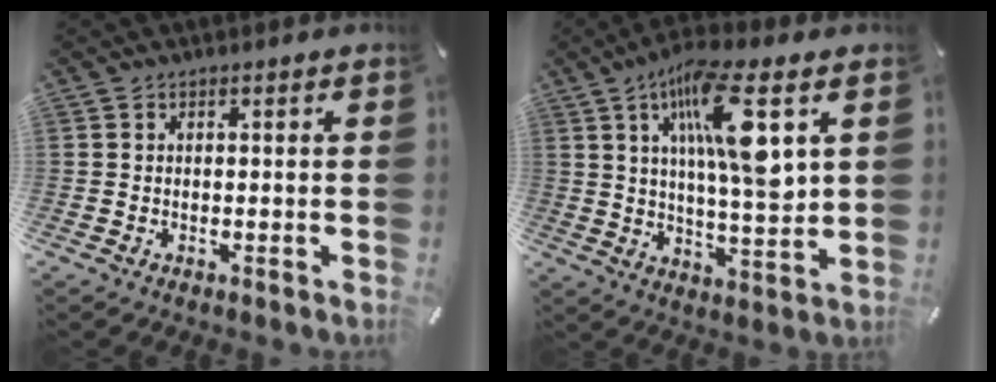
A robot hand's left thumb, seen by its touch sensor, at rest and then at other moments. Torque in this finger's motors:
{"motor_torque": [1.98, 3.03, 1.62, -1.15, 0.64]}